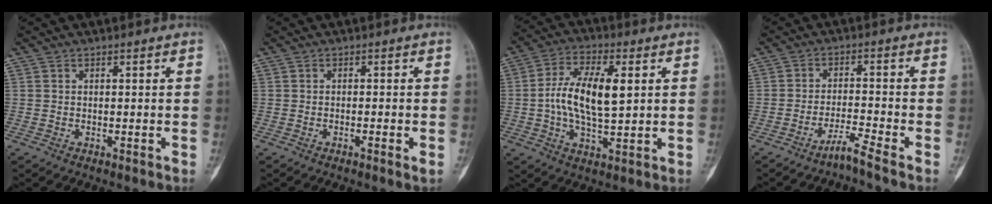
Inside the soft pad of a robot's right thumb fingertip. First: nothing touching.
{"total": 1.4, "force": [-0.6, 0.1, 1.3], "torque": [-0.026, -0.004, -0.012]}
{"total": 12.3, "force": [1.4, 5.4, 10.9], "torque": [-0.204, 0.004, 0.024]}
{"total": 3.6, "force": [-3.1, -1.0, 1.6], "torque": [-0.042, 0.010, -0.063]}